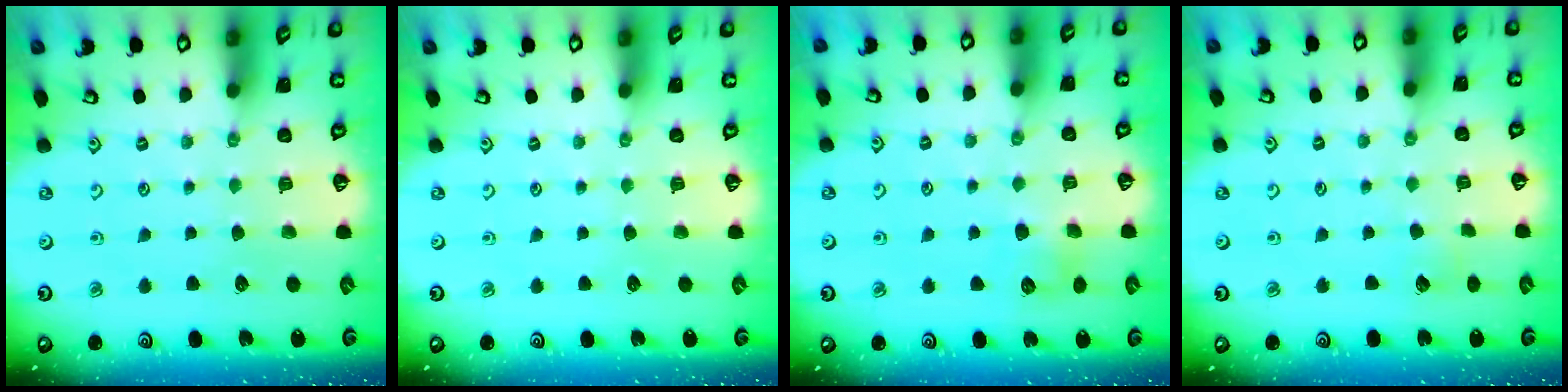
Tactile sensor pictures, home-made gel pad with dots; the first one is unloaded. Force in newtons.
{"total": 0.0}
{"total": 5.7, "press": 5.7, "slide": 0.5}
{"total": 2.7, "press": 2.7, "slide": 0.4}